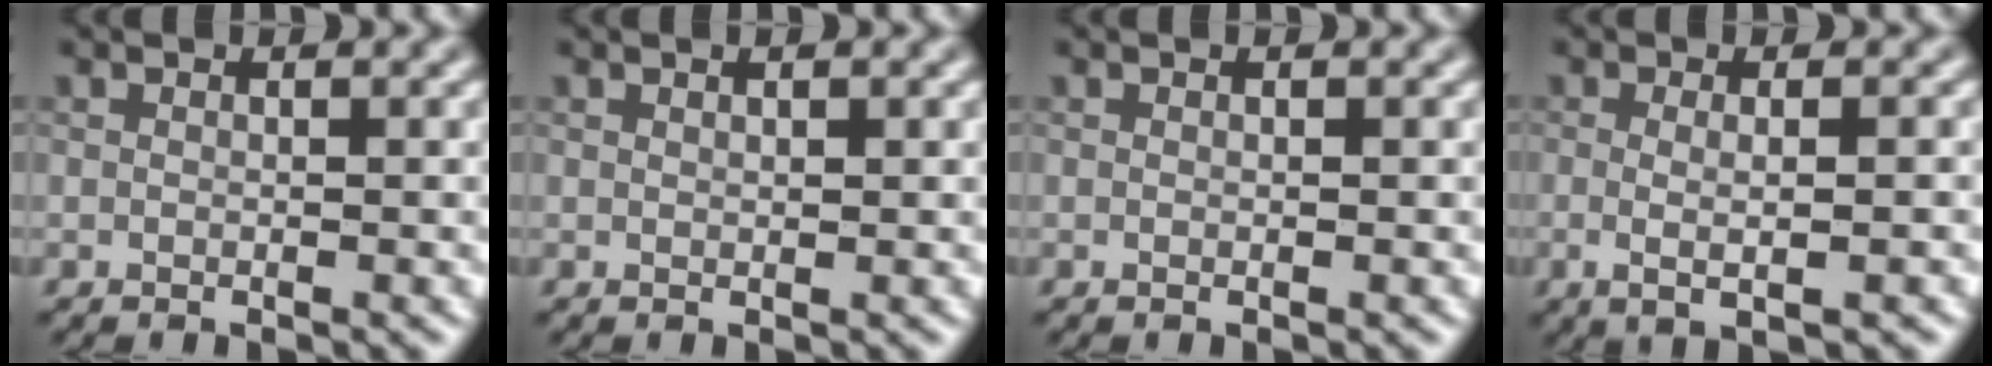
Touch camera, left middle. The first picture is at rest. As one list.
[{"total": 0.0}, {"total": 0.0}, {"total": 2.3, "force": [-0.7, 0.5, 2.1], "torque": [-0.039, -0.002, -0.009]}]